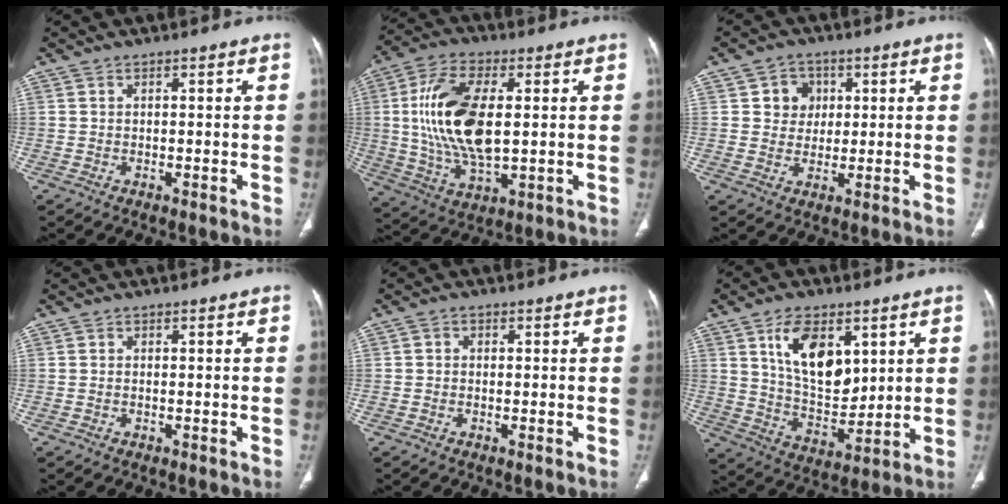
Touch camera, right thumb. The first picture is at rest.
{"total": 17.6, "force": [1.7, 8.6, 15.2], "torque": [-0.301, -0.005, 0.036]}
{"total": 5.5, "force": [1.4, 5.0, 1.8], "torque": [0.002, 0.002, 0.021]}
{"total": 0.0}
{"total": 0.9, "force": [0.0, 0.8, 0.5], "torque": [-0.002, 0.003, -0.005]}
{"total": 13.9, "force": [5.5, 7.9, 10.1], "torque": [-0.141, -0.035, 0.111]}